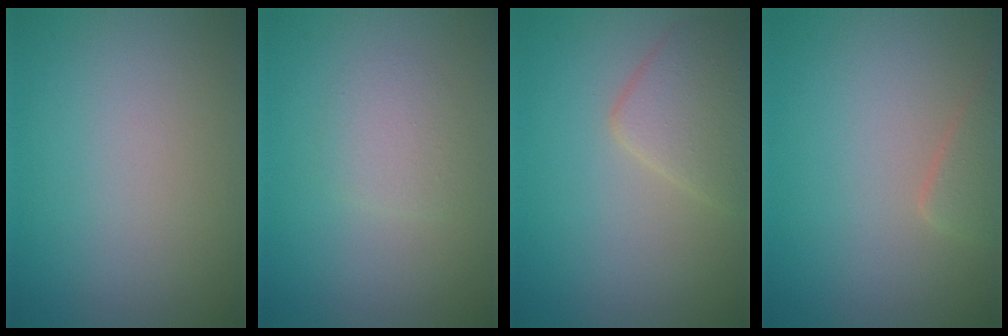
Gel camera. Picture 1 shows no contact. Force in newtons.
{"total": 1.7, "press": 1.7, "slide": 0.1}
{"total": 3.4, "press": 3.4, "slide": 0.4}
{"total": 1.7, "press": 1.7, "slide": 0.1}